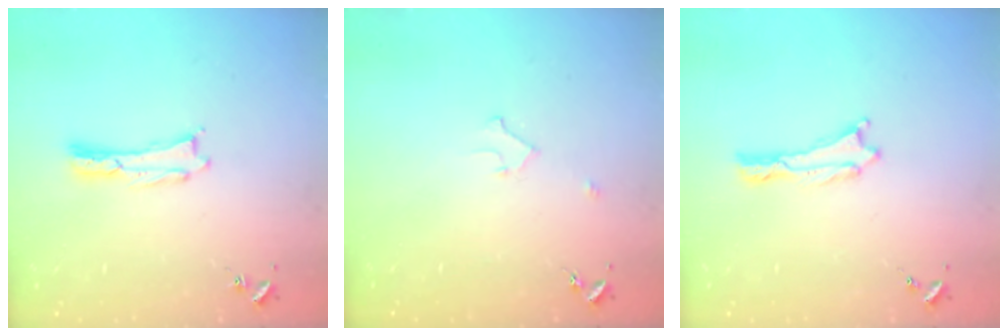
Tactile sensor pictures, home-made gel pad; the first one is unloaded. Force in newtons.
{"total": 2.2, "press": 2.2, "slide": 0.2}
{"total": 0.0}